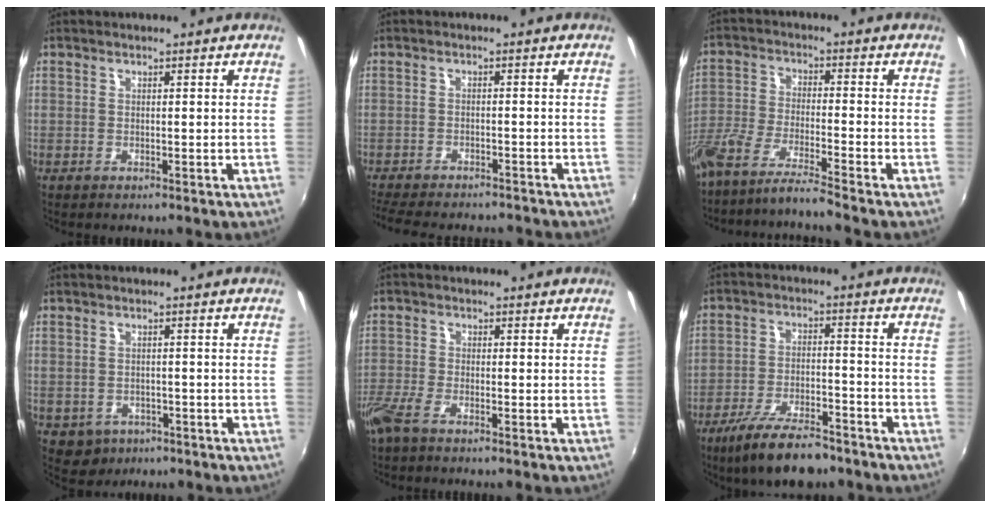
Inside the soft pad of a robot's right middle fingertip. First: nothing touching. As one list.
[{"total": 12.1, "force": [-10.7, 2.7, 4.9], "torque": [-0.116, -0.020, -0.161]}, {"total": 8.9, "force": [-7.7, -1.0, 4.3], "torque": [-0.092, -0.019, -0.146]}, {"total": 4.6, "force": [-2.0, 3.9, 1.5], "torque": [-0.041, -0.004, -0.018]}, {"total": 4.1, "force": [-3.0, 1.0, 2.6], "torque": [-0.069, -0.009, -0.064]}, {"total": 12.7, "force": [-9.8, 3.8, 7.1], "torque": [-0.153, -0.019, -0.165]}]